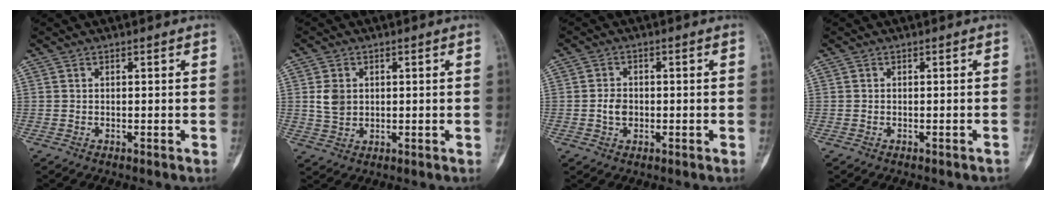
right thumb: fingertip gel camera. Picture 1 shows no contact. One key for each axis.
{"total": 4.4, "fx": 0.8, "fy": 3.5, "fz": 2.6, "tx": -0.037, "ty": -0.002, "tz": 0.020}
{"total": 3.0, "fx": -0.4, "fy": 2.3, "fz": 1.8, "tx": -0.019, "ty": 0.004, "tz": -0.010}
{"total": 0.8, "fx": -0.7, "fy": 0.2, "fz": 0.4, "tx": -0.010, "ty": 0.012, "tz": -0.005}